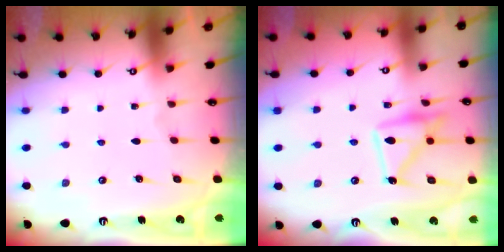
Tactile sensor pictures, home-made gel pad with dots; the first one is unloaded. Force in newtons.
{"total": 14.5, "press": 14.5, "slide": 1.0}